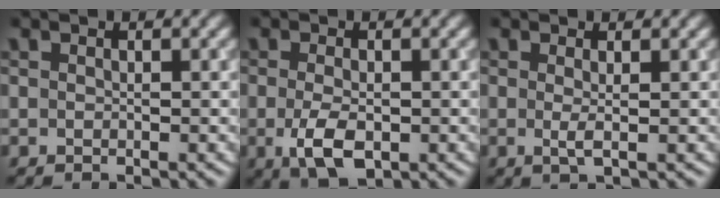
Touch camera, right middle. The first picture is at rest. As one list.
[{"total": 3.9, "force": [-1.1, 1.9, 3.3], "torque": [-0.070, -0.011, -0.017]}, {"total": 1.4, "force": [0.1, 0.2, 1.4], "torque": [-0.026, -0.003, -0.002]}]